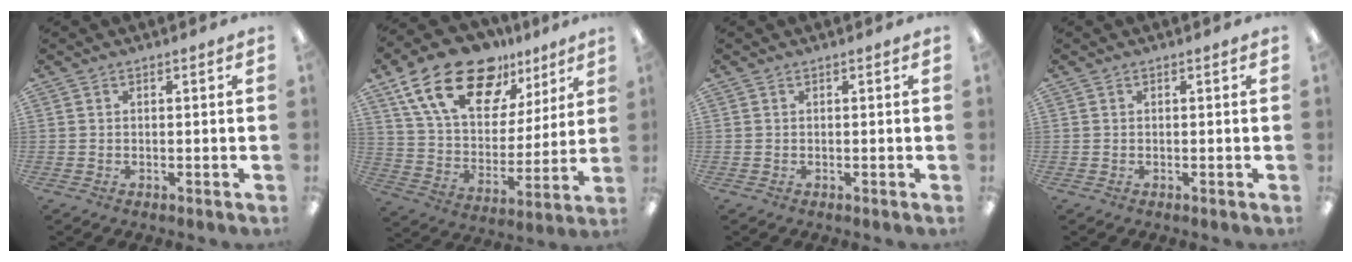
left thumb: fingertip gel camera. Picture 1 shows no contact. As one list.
[{"total": 21.8, "force": [14.1, 11.5, 12.0], "torque": [-0.211, -0.074, 0.253]}, {"total": 0.0}, {"total": 0.0}]